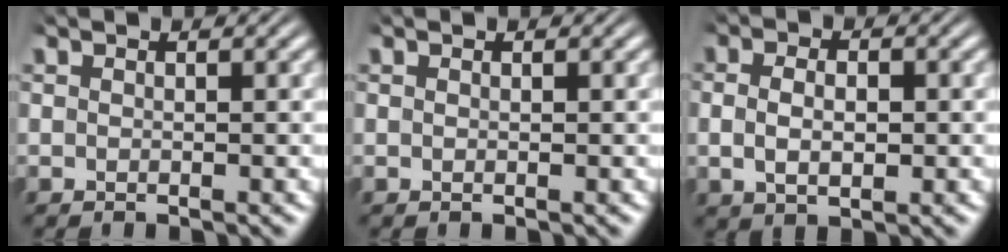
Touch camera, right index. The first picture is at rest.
{"total": 0.0}
{"total": 3.0, "force": [-0.1, 1.7, 2.5], "torque": [-0.045, -0.007, 0.005]}